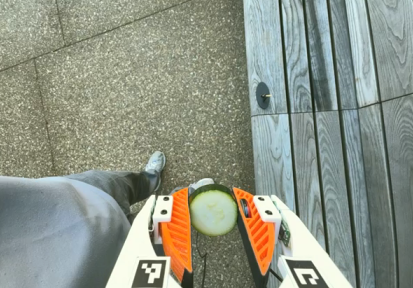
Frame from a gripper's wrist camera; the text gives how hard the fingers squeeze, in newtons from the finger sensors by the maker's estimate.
{"total": 10.7, "left": 10.5, "right": 10.9}